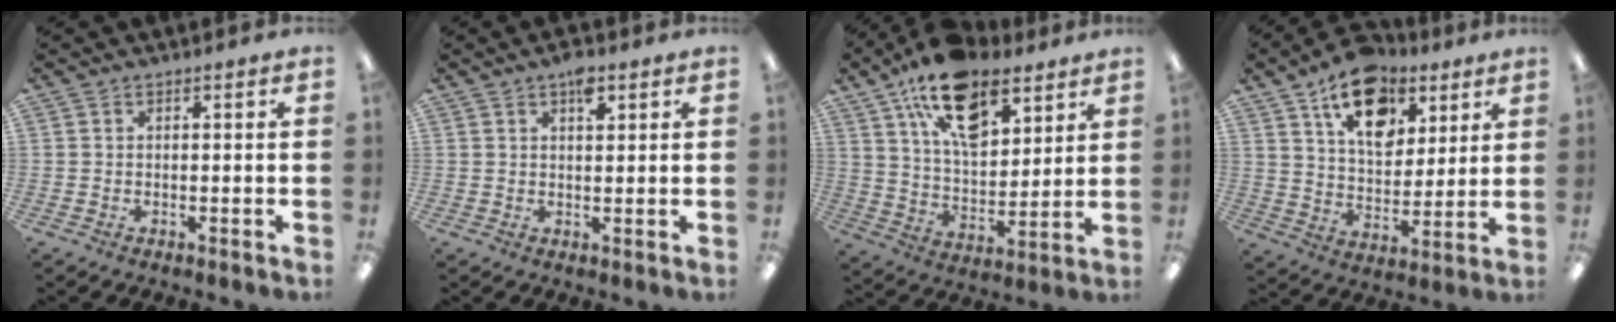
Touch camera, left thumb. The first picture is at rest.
{"total": 4.1, "force": [2.4, 1.8, 2.8], "torque": [-0.036, -0.005, 0.037]}
{"total": 18.7, "force": [11.4, 10.0, 11.0], "torque": [-0.181, -0.047, 0.204]}
{"total": 16.9, "force": [10.0, 10.2, 9.0], "torque": [-0.125, -0.048, 0.177]}